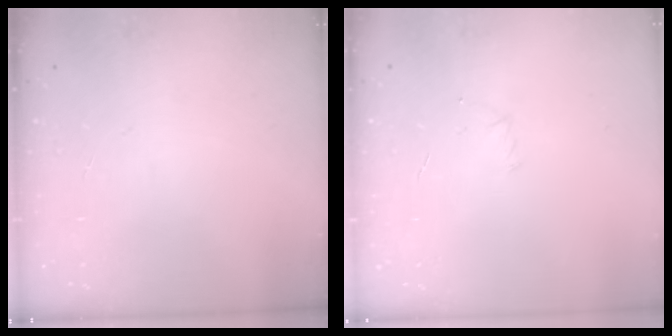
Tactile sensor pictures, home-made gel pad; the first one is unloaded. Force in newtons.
{"total": 2.9, "press": 2.8, "slide": 0.8}